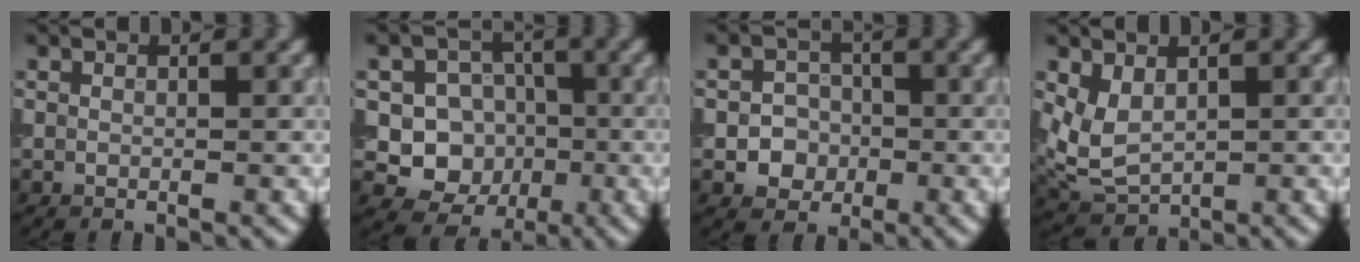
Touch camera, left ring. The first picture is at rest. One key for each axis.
{"total": 7.3, "fx": -1.1, "fy": 6.8, "fz": 2.5, "tx": -0.017, "ty": 0.006, "tz": -0.043}
{"total": 3.1, "fx": -0.7, "fy": 2.8, "fz": 1.1, "tx": 0.006, "ty": -0.001, "tz": -0.023}
{"total": 3.3, "fx": 0.7, "fy": 2.2, "fz": 2.4, "tx": -0.055, "ty": -0.004, "tz": 0.022}